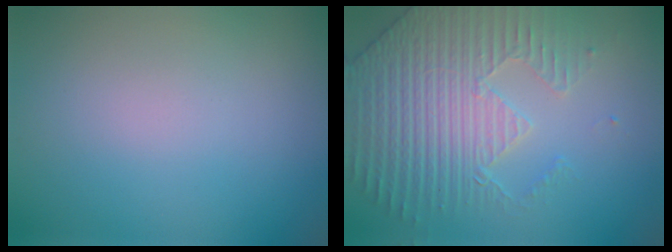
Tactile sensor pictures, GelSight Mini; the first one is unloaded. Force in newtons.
{"total": 4.7, "press": 4.6, "slide": 1.1}